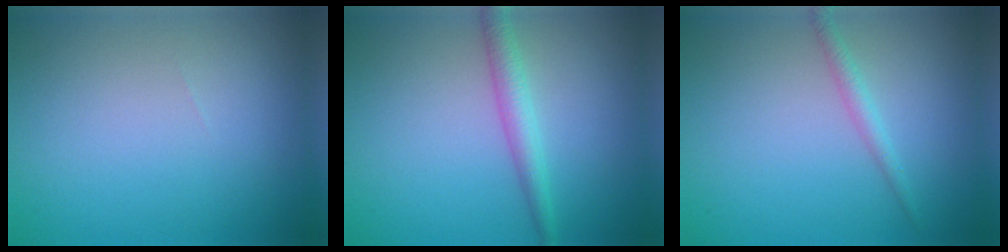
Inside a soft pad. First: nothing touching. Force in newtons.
{"total": 2.5, "press": 2.5, "slide": 0.1}
{"total": 1.4, "press": 1.4, "slide": 0.0}